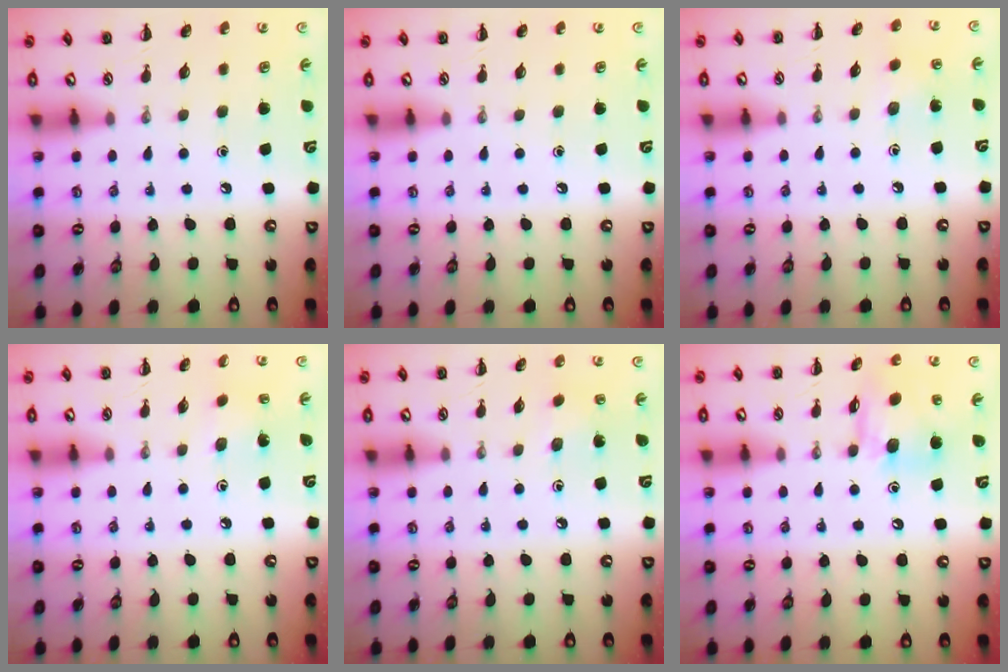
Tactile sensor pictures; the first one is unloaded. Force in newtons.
{"total": 0.0}
{"total": 6.2, "press": 6.1, "slide": 1.5}
{"total": 1.8, "press": 1.7, "slide": 0.7}
{"total": 2.0, "press": 1.9, "slide": 0.7}
{"total": 12.8, "press": 12.6, "slide": 2.7}